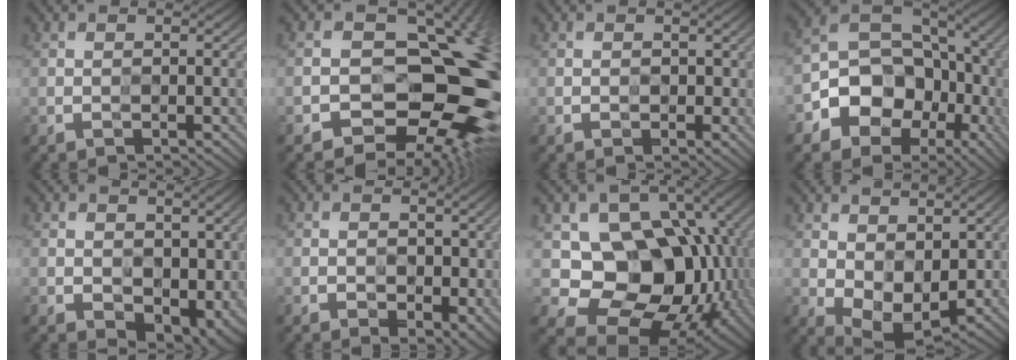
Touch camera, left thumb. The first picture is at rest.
{"total": 15.5, "force": [-2.3, 10.7, 10.9], "torque": [-0.097, -0.001, -0.031]}
{"total": 0.7, "force": [0.2, 0.7, 0.2], "torque": [0.000, -0.007, 0.001]}
{"total": 13.2, "force": [-4.8, 10.2, 6.9], "torque": [-0.131, -0.027, -0.092]}
{"total": 5.4, "force": [0.3, 3.9, 3.8], "torque": [-0.070, -0.021, 0.009]}
{"total": 3.3, "force": [-0.2, 2.4, 2.2], "torque": [-0.034, -0.019, 0.000]}
{"total": 15.3, "force": [-0.3, 11.8, 9.7], "torque": [-0.141, -0.025, -0.006]}
{"total": 6.8, "force": [1.6, 4.5, 4.9], "torque": [-0.102, -0.017, 0.036]}